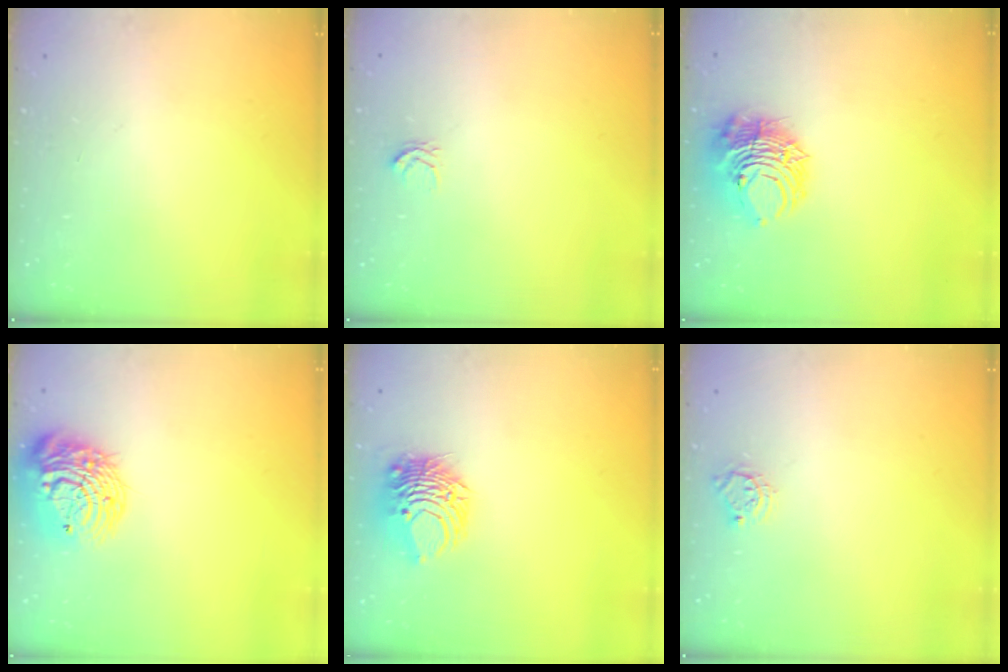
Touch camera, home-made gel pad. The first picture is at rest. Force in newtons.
{"total": 2.6, "press": 2.6, "slide": 0.2}
{"total": 11.0, "press": 11.0, "slide": 0.8}
{"total": 15.3, "press": 15.2, "slide": 1.8}
{"total": 8.2, "press": 8.2, "slide": 0.7}
{"total": 5.2, "press": 5.2, "slide": 0.2}